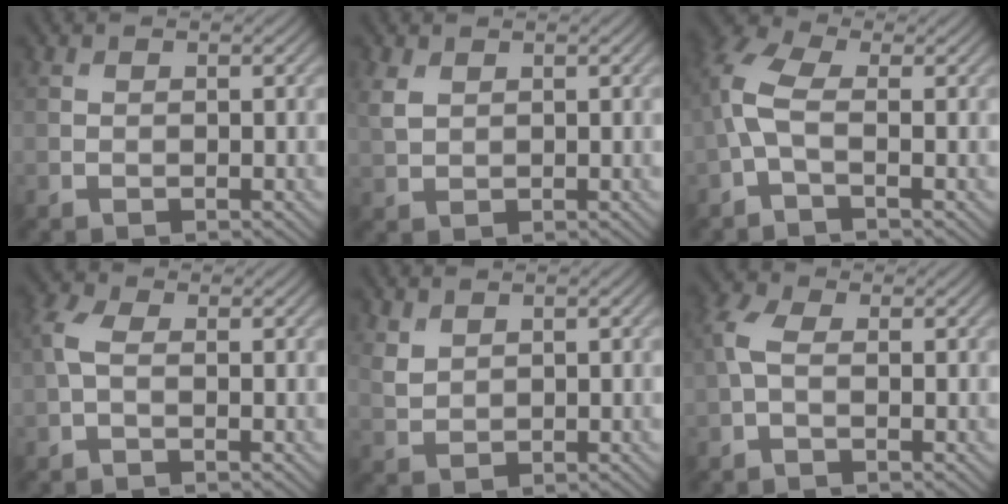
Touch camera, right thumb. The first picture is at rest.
{"total": 2.5, "force": [1.2, 1.6, 1.5], "torque": [-0.046, 0.002, 0.027]}
{"total": 5.2, "force": [-0.5, 2.3, 4.6], "torque": [-0.123, 0.014, -0.023]}
{"total": 2.8, "force": [0.0, 1.4, 2.4], "torque": [-0.063, 0.007, -0.008]}
{"total": 2.2, "force": [1.6, 1.2, 1.0], "torque": [-0.032, -0.002, 0.039]}
{"total": 3.1, "force": [-0.1, 1.5, 2.7], "torque": [-0.071, 0.008, -0.010]}